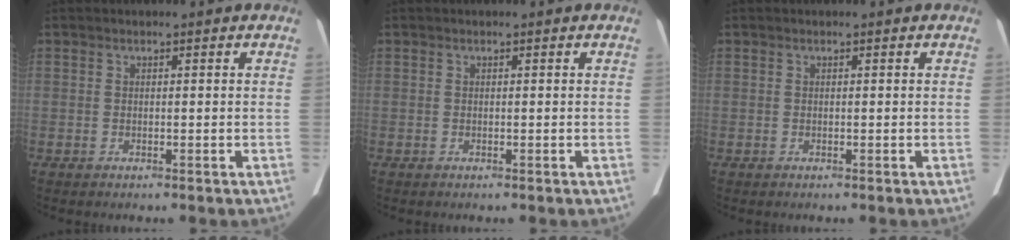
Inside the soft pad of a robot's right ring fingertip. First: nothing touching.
{"total": 0.0}
{"total": 0.0}